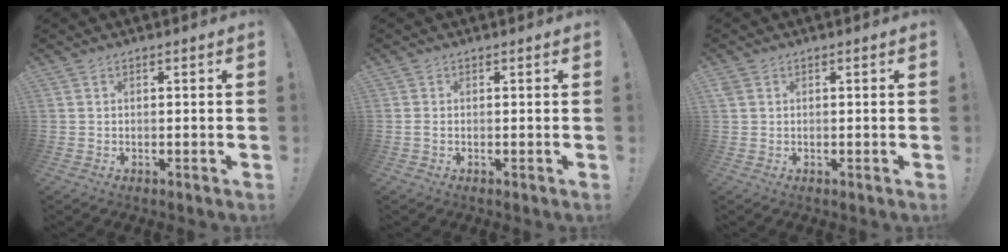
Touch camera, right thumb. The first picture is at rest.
{"total": 0.8, "force": [0.0, 0.5, 0.7], "torque": [-0.015, 0.003, 0.000]}
{"total": 1.6, "force": [0.7, 1.2, 0.8], "torque": [-0.015, 0.002, 0.014]}